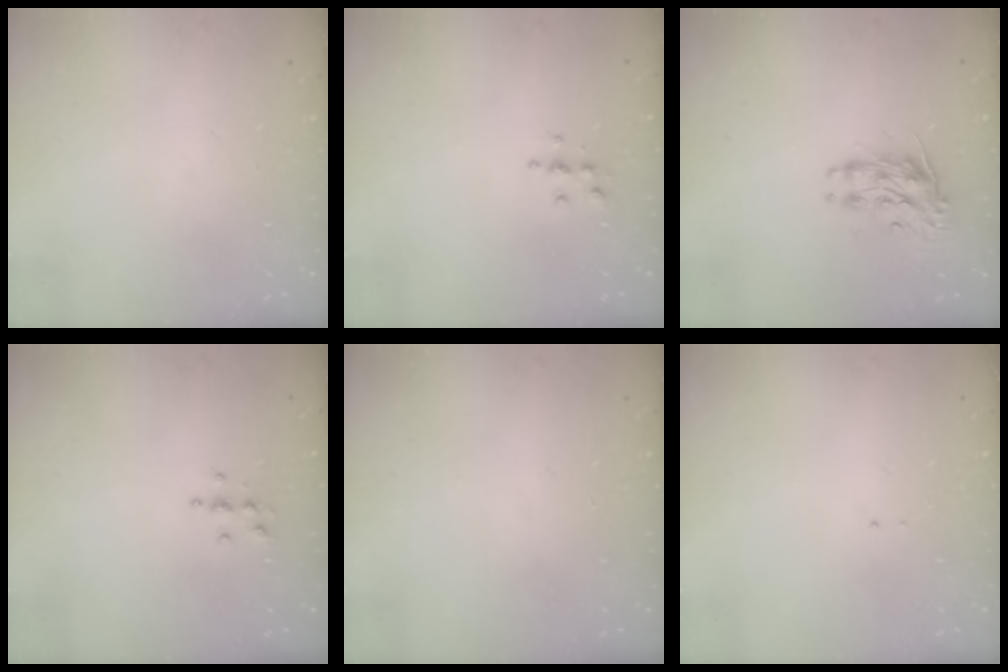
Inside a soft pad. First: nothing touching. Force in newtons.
{"total": 4.9, "press": 4.9, "slide": 0.5}
{"total": 8.9, "press": 8.9, "slide": 0.3}
{"total": 3.8, "press": 3.8, "slide": 0.4}
{"total": 0.0}
{"total": 0.7, "press": 0.7, "slide": 0.1}